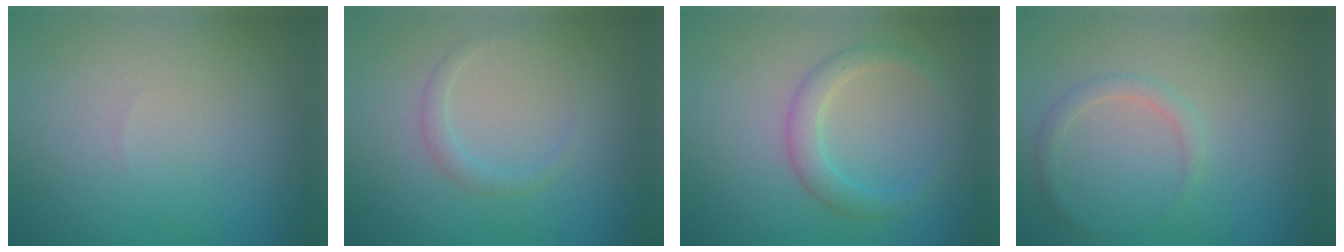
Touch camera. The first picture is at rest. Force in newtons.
{"total": 1.2, "press": 1.2, "slide": 0.1}
{"total": 2.6, "press": 2.6, "slide": 0.1}
{"total": 1.3, "press": 1.3, "slide": 0.1}